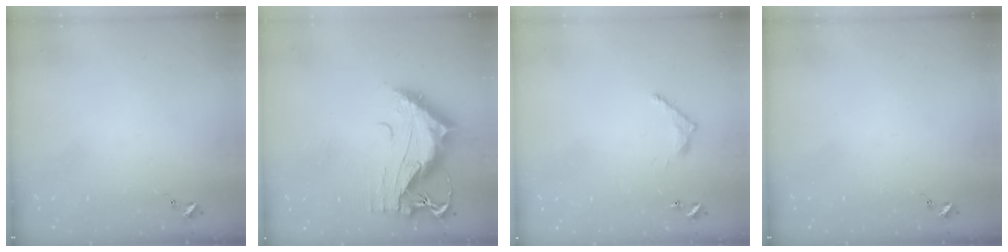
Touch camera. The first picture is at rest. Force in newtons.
{"total": 13.7, "press": 13.6, "slide": 1.3}
{"total": 6.3, "press": 6.3, "slide": 0.4}
{"total": 0.0}